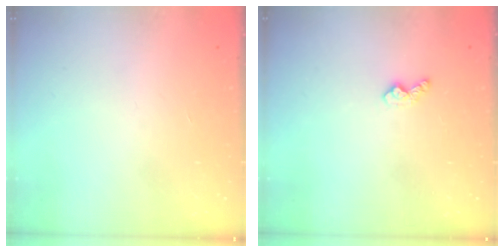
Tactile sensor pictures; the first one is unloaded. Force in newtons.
{"total": 4.2, "press": 4.1, "slide": 0.6}